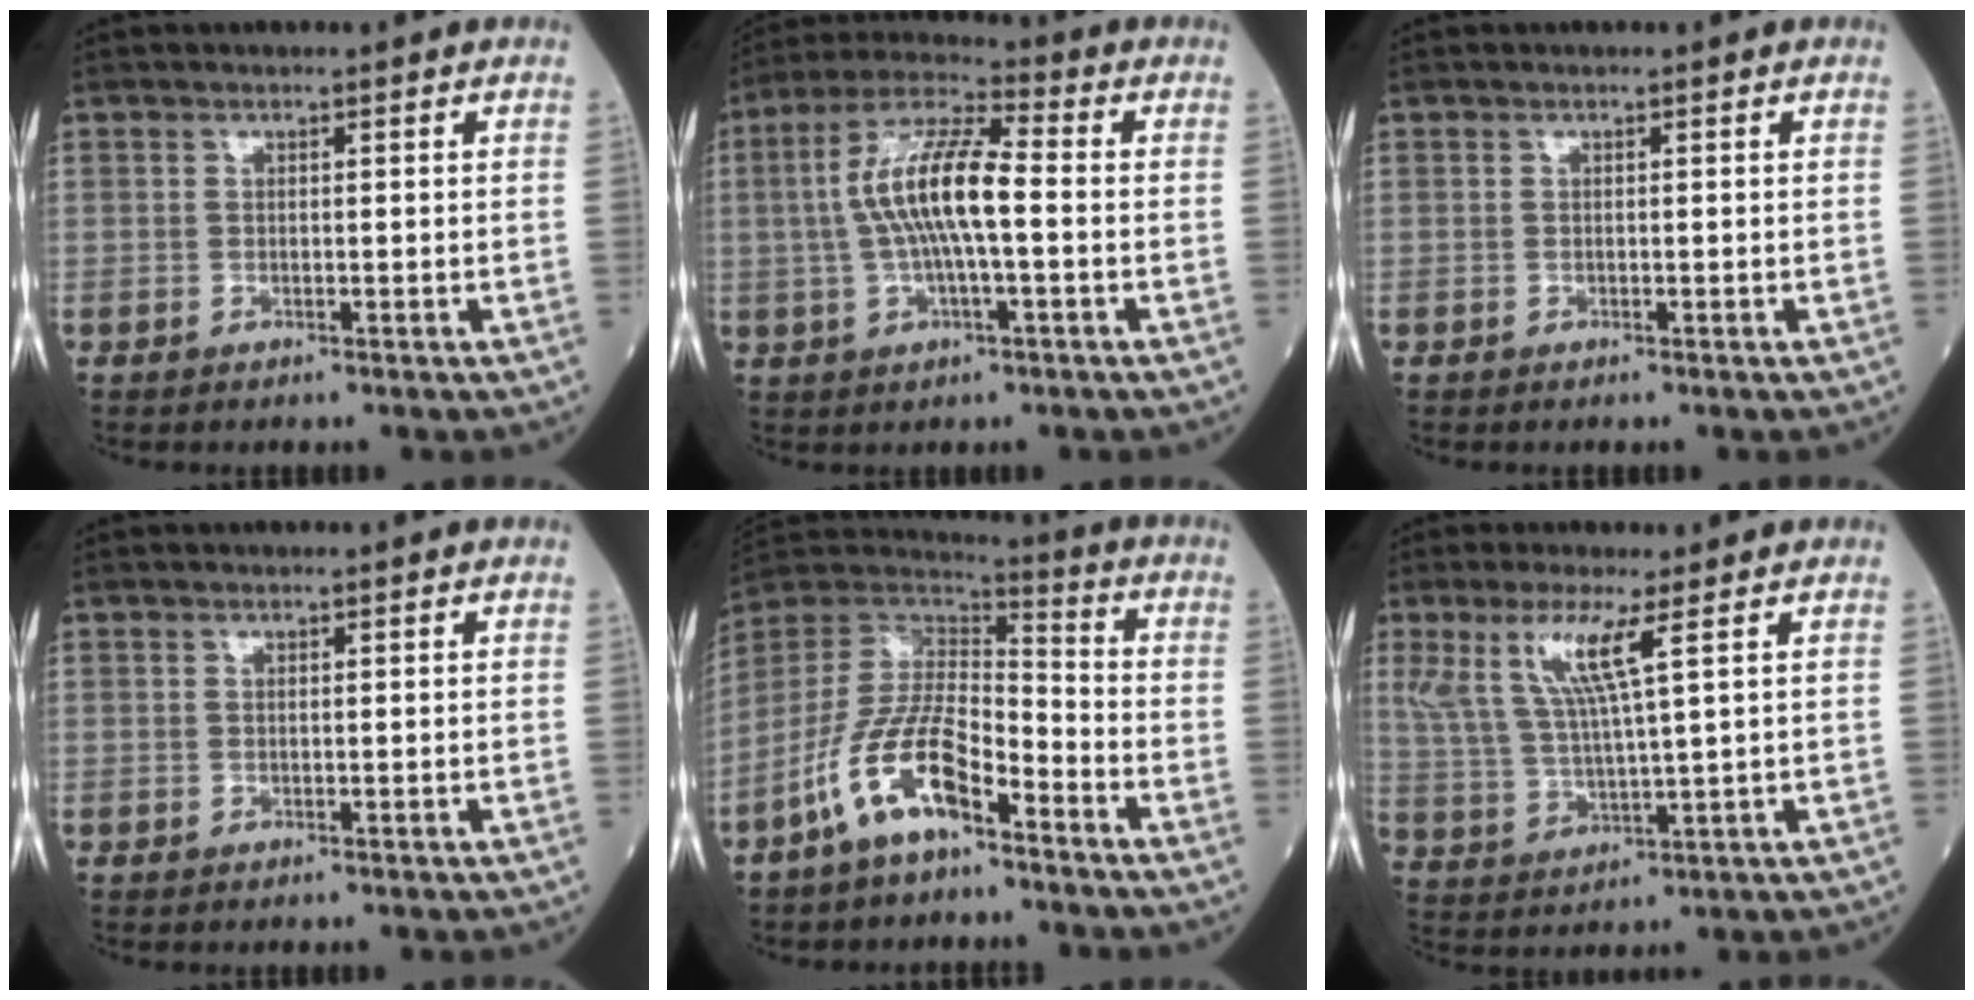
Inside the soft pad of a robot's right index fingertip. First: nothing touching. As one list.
[{"total": 11.5, "force": [-0.2, 2.3, 11.3], "torque": [-0.224, 0.018, -0.008]}, {"total": 0.0}, {"total": 0.0}, {"total": 12.4, "force": [-7.2, 4.1, 9.3], "torque": [-0.198, 0.006, -0.140]}, {"total": 7.9, "force": [3.7, 0.0, 7.0], "torque": [-0.154, 0.003, 0.079]}]